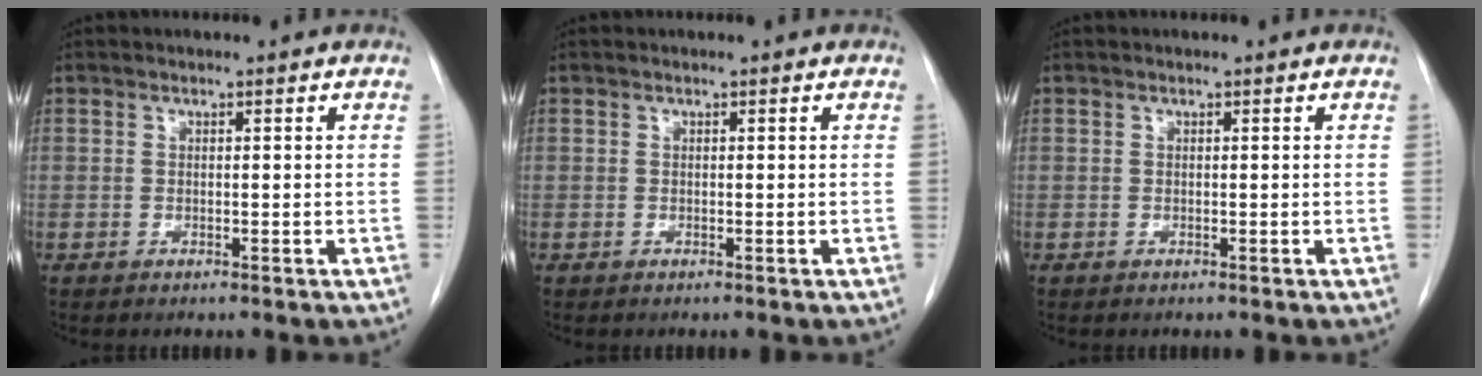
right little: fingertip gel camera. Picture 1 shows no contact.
{"total": 0.0}
{"total": 0.0}